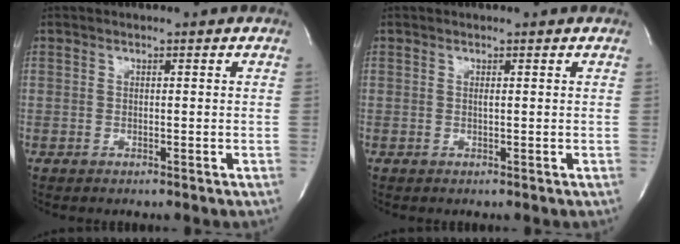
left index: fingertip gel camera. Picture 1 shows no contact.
{"total": 0.5, "force": [0.2, -0.1, 0.5], "torque": [-0.011, 0.003, 0.005]}